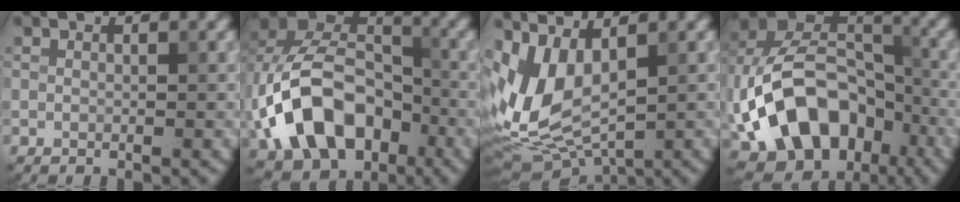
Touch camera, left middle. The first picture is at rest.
{"total": 13.2, "force": [-4.3, 9.0, 8.7], "torque": [-0.172, 0.005, -0.084]}
{"total": 8.1, "force": [0.6, 4.3, 6.9], "torque": [-0.159, -0.010, 0.017]}
{"total": 15.1, "force": [-5.6, 10.3, 9.5], "torque": [-0.185, -0.002, -0.099]}